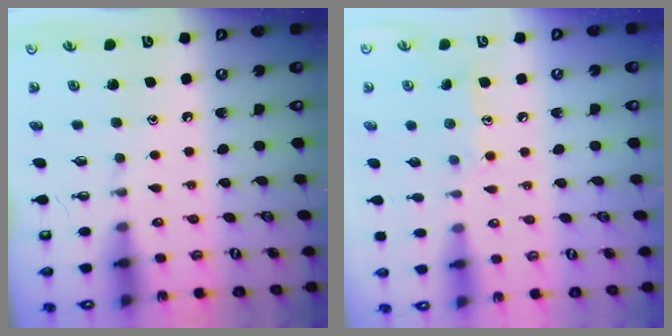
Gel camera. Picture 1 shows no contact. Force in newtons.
{"total": 7.7, "press": 7.7, "slide": 0.4}